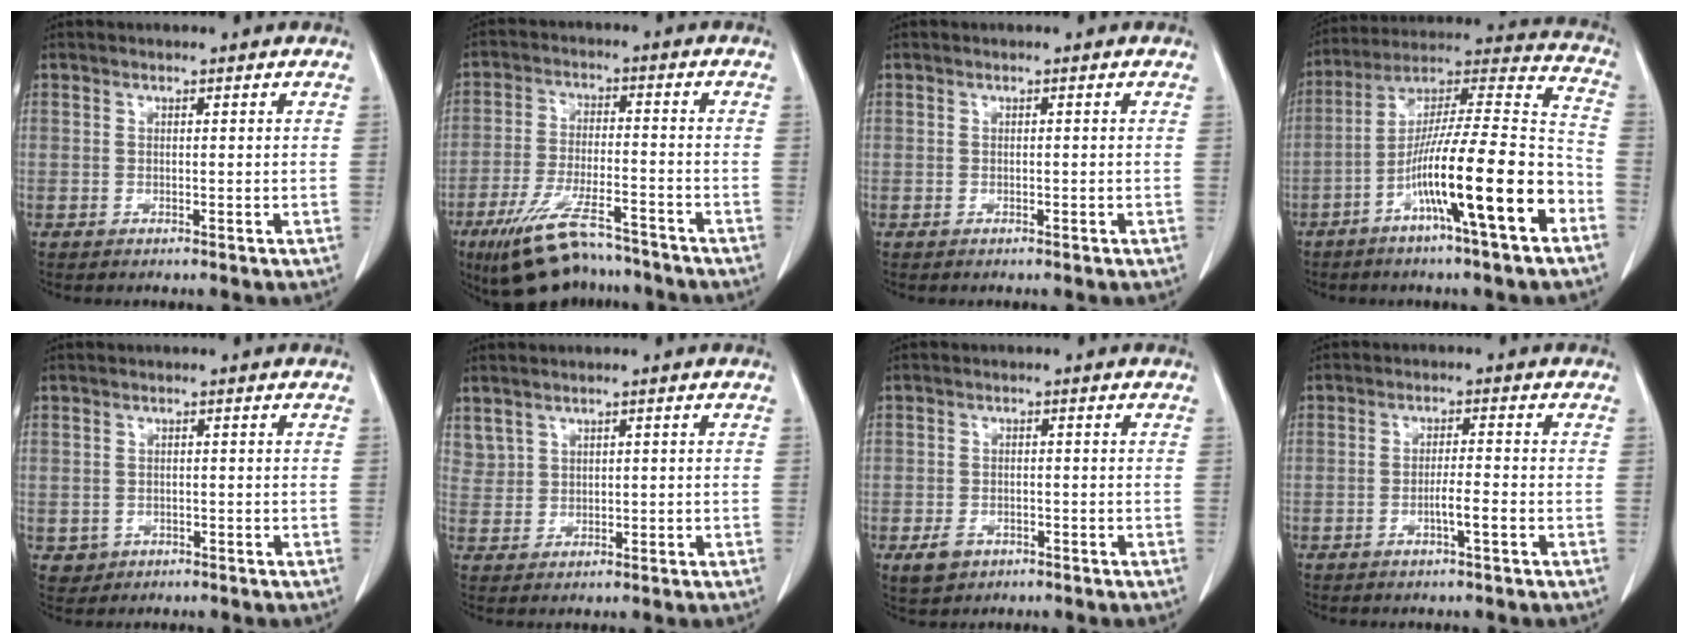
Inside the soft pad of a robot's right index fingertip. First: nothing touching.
{"total": 13.3, "force": [-10.7, 3.1, 7.4], "torque": [-0.139, -0.013, -0.175]}
{"total": 0.0}
{"total": 19.0, "force": [-8.2, 0.6, 17.1], "torque": [-0.287, -0.003, -0.143]}
{"total": 2.1, "force": [-0.5, 2.0, 0.1], "torque": [0.003, 0.007, -0.002]}
{"total": 2.5, "force": [1.7, 1.8, 0.4], "torque": [-0.005, 0.006, 0.039]}
{"total": 3.1, "force": [-1.6, 2.3, 1.4], "torque": [-0.024, 0.002, -0.017]}
{"total": 3.0, "force": [-1.2, -0.1, 2.7], "torque": [-0.045, 0.000, -0.022]}